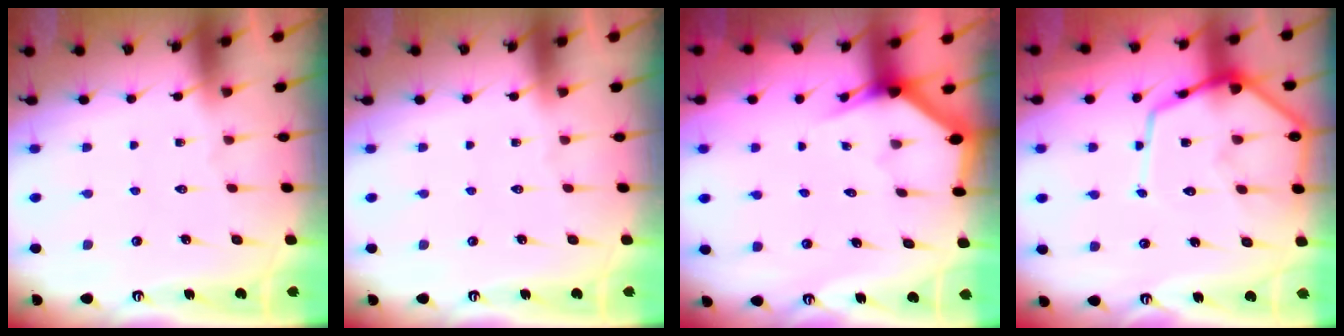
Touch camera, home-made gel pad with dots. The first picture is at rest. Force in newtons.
{"total": 0.0}
{"total": 2.9, "press": 2.9, "slide": 0.1}
{"total": 14.3, "press": 14.2, "slide": 1.4}